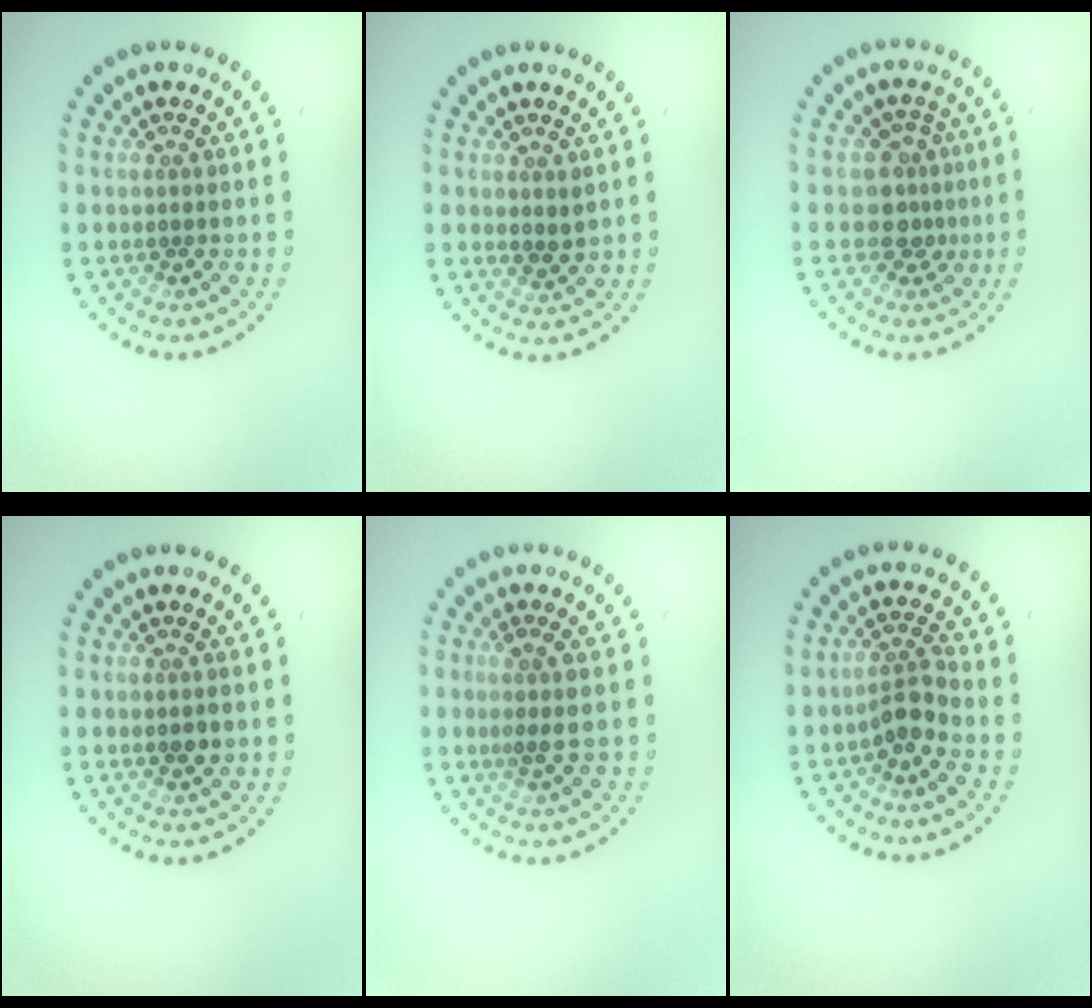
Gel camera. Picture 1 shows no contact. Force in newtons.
{"total": 1.1, "press": 1.0, "slide": 0.5}
{"total": 2.6, "press": 1.9, "slide": 1.7}
{"total": 1.1, "press": 1.1, "slide": 0.2}
{"total": 1.8, "press": 1.4, "slide": 1.1}
{"total": 2.2, "press": 1.8, "slide": 1.4}